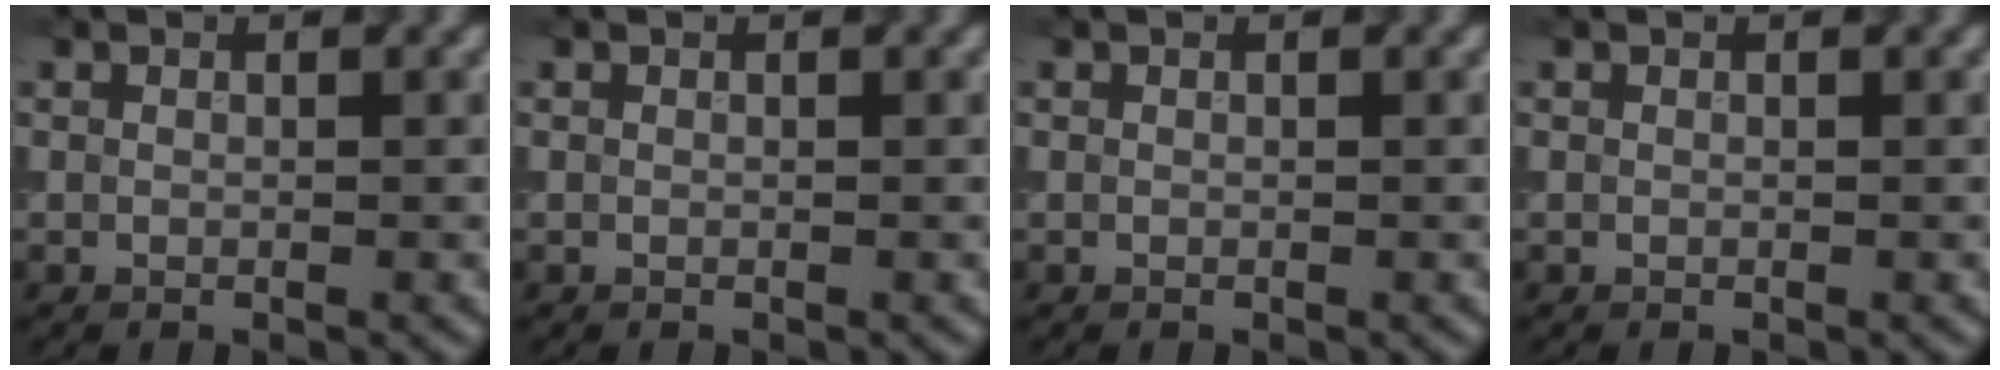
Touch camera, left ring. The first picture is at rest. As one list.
[{"total": 0.0}, {"total": 0.0}, {"total": 0.0}]